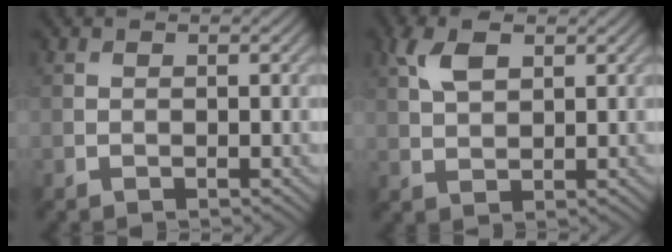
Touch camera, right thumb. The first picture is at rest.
{"total": 4.7, "force": [2.2, 2.3, 3.5], "torque": [-0.085, 0.009, 0.045]}